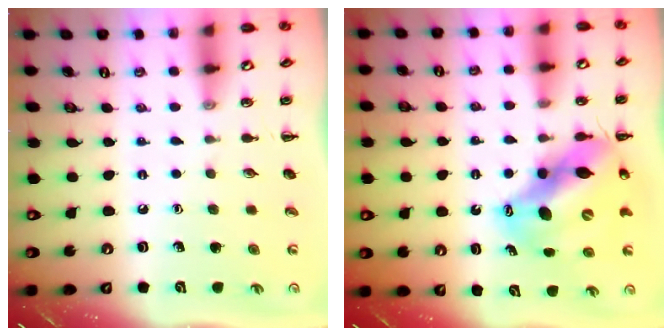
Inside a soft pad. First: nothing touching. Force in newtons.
{"total": 14.1, "press": 13.6, "slide": 3.8}